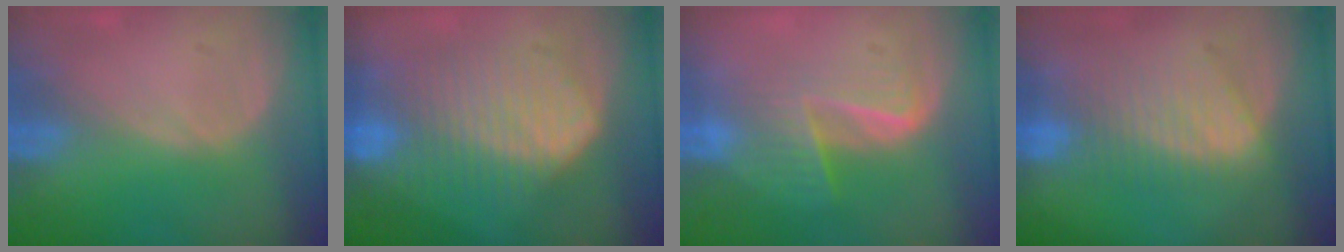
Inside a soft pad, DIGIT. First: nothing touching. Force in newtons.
{"total": 10.0, "press": 10.0, "slide": 0.4}
{"total": 6.9, "press": 5.6, "slide": 4.0}
{"total": 6.9, "press": 6.9, "slide": 0.6}